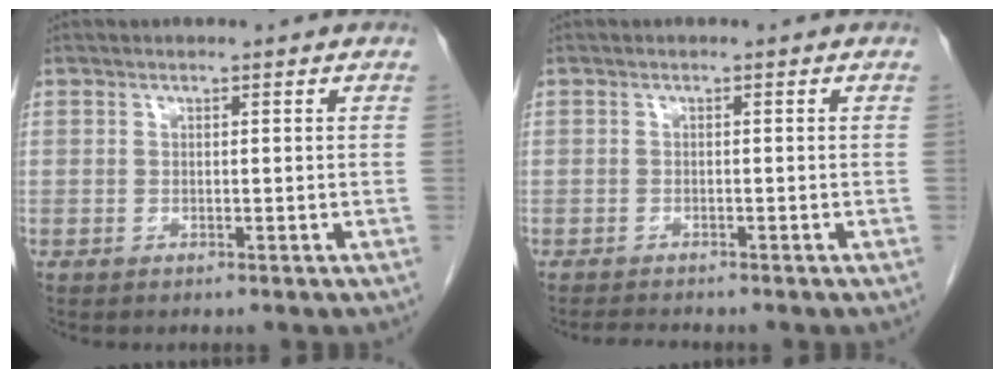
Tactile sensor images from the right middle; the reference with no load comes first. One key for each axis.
{"total": 2.0, "fx": -1.8, "fy": 0.2, "fz": 0.6, "tx": -0.018, "ty": -0.009, "tz": -0.026}